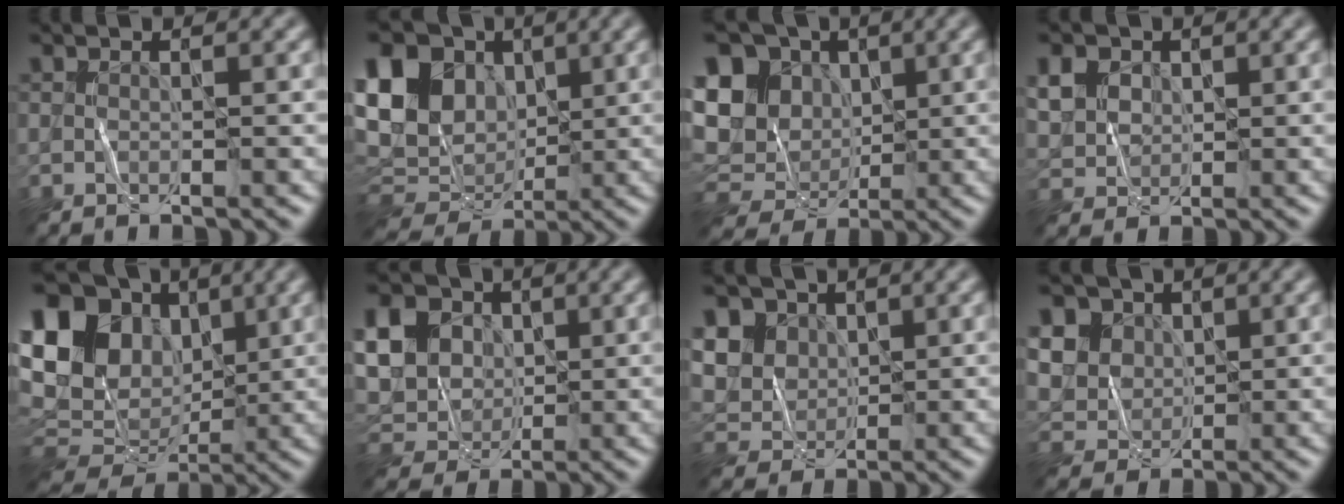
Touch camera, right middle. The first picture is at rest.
{"total": 15.7, "force": [4.1, 11.8, 9.4], "torque": [-0.215, 0.042, 0.059]}
{"total": 10.8, "force": [2.2, 9.1, 5.5], "torque": [-0.125, 0.018, 0.030]}
{"total": 4.6, "force": [1.9, 3.8, 1.7], "torque": [-0.072, 0.015, 0.038]}
{"total": 17.8, "force": [4.1, 13.6, 10.7], "torque": [-0.231, 0.049, 0.068]}
{"total": 7.8, "force": [2.1, 6.4, 4.0], "torque": [-0.115, 0.019, 0.035]}
{"total": 8.2, "force": [3.8, 6.5, 3.3], "torque": [-0.093, 0.027, 0.060]}
{"total": 10.6, "force": [5.0, 8.4, 4.2], "torque": [-0.123, 0.029, 0.081]}